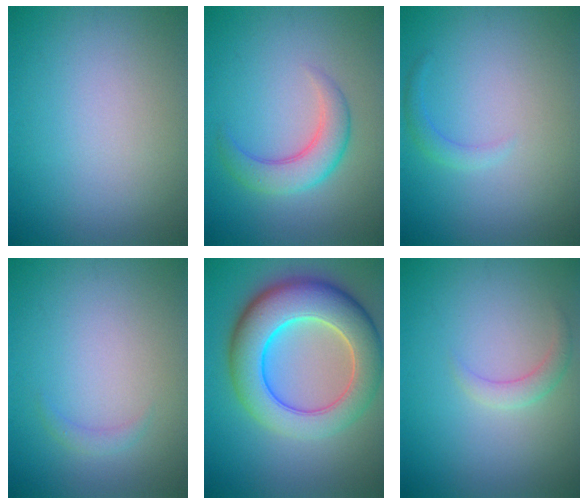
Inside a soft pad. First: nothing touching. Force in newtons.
{"total": 3.9, "press": 3.9, "slide": 0.2}
{"total": 1.2, "press": 1.2, "slide": 0.1}
{"total": 0.9, "press": 0.9, "slide": 0.0}
{"total": 10.5, "press": 10.4, "slide": 0.4}
{"total": 1.6, "press": 1.6, "slide": 0.1}